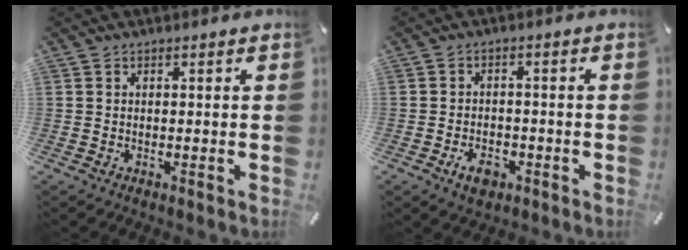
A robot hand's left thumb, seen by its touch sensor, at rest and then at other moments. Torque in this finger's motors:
{"motor_torque": [-0.02, 0.09, 0.00, 0.02, 0.00]}